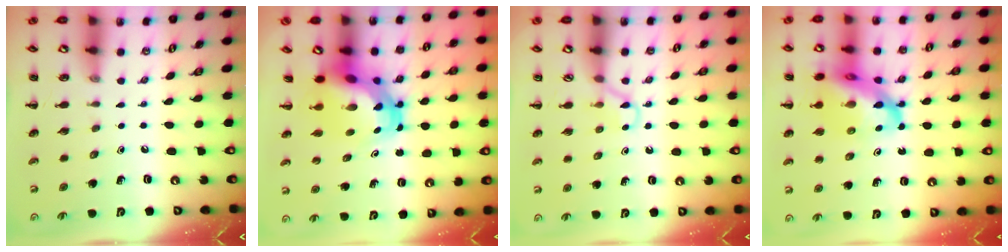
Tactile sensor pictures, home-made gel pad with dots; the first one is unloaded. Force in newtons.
{"total": 6.9, "press": 6.6, "slide": 2.0}
{"total": 2.7, "press": 2.4, "slide": 1.1}
{"total": 18.0, "press": 17.5, "slide": 4.3}